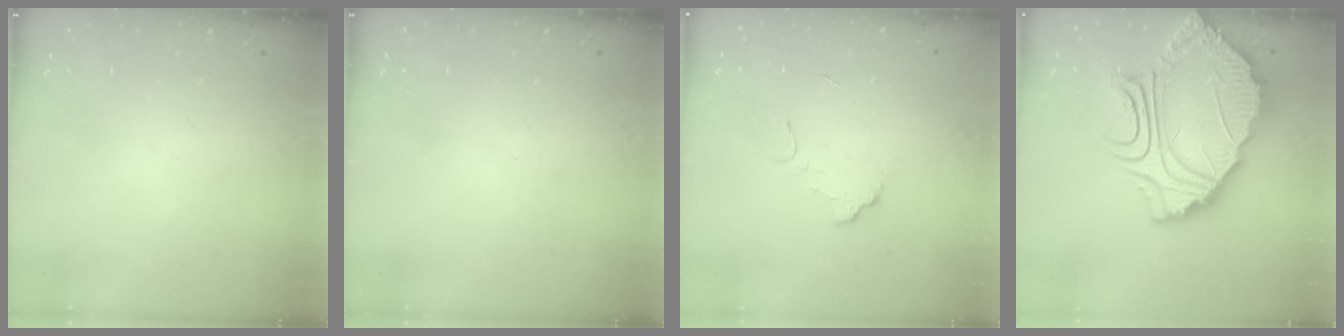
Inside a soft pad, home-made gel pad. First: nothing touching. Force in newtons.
{"total": 0.0}
{"total": 4.8, "press": 4.8, "slide": 0.3}
{"total": 17.4, "press": 17.3, "slide": 1.4}